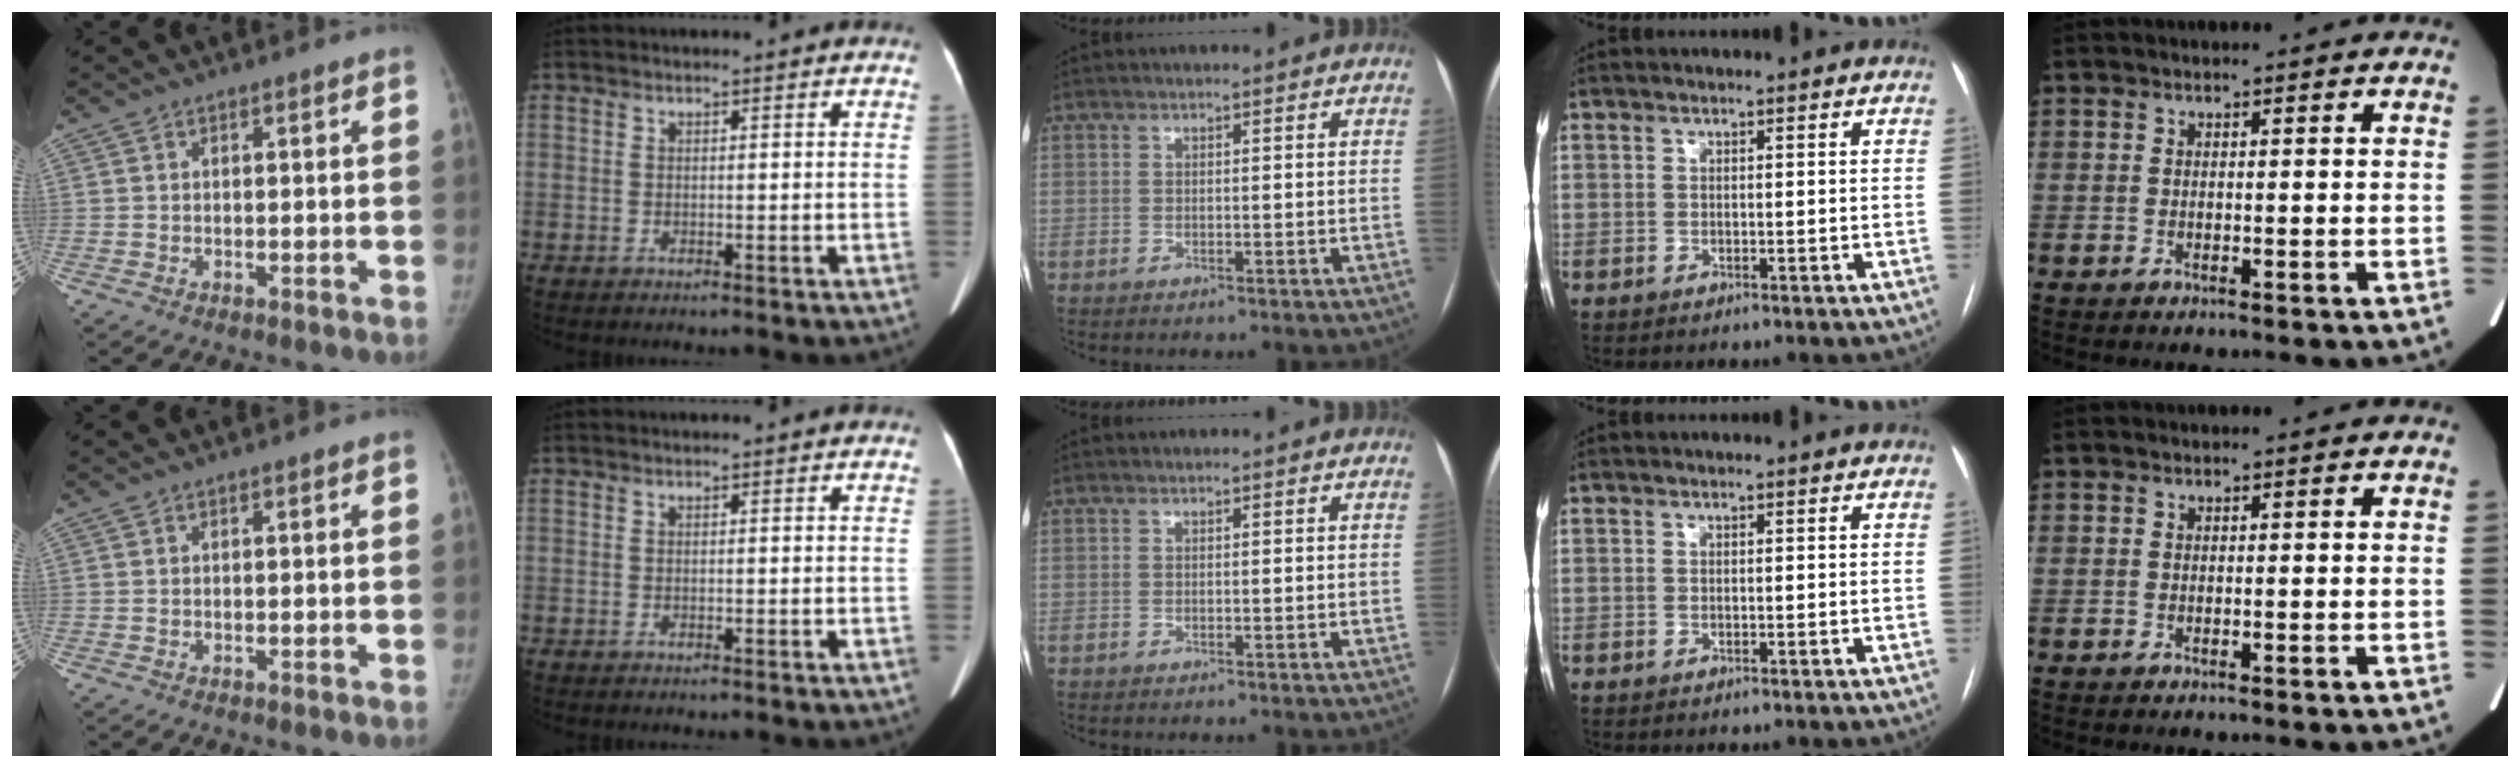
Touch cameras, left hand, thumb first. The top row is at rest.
{}